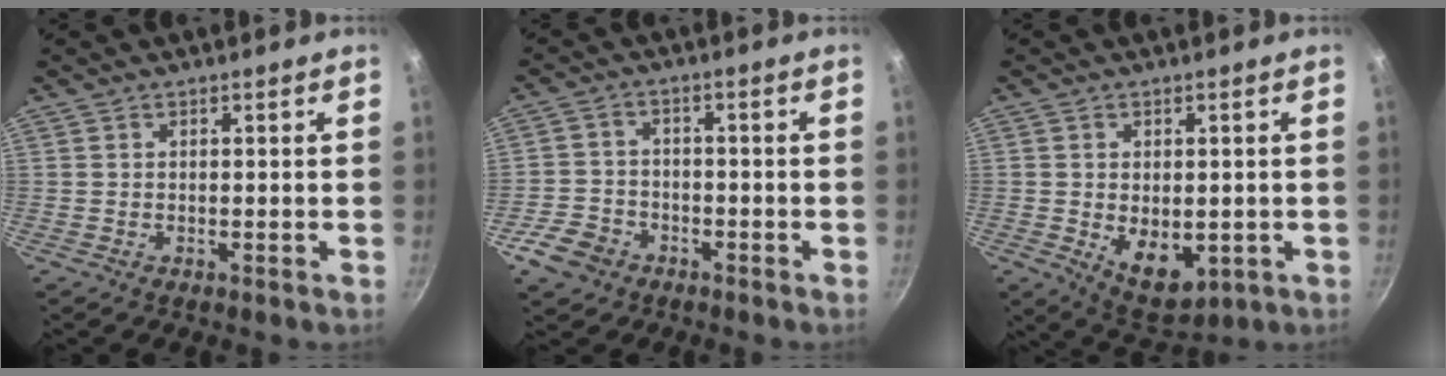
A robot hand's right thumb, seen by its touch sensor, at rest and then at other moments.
{"total": 6.8, "force": [-3.8, 5.0, 2.7], "torque": [-0.041, 0.030, -0.072]}
{"total": 8.8, "force": [-1.2, 5.5, 6.8], "torque": [-0.086, -0.014, 0.000]}